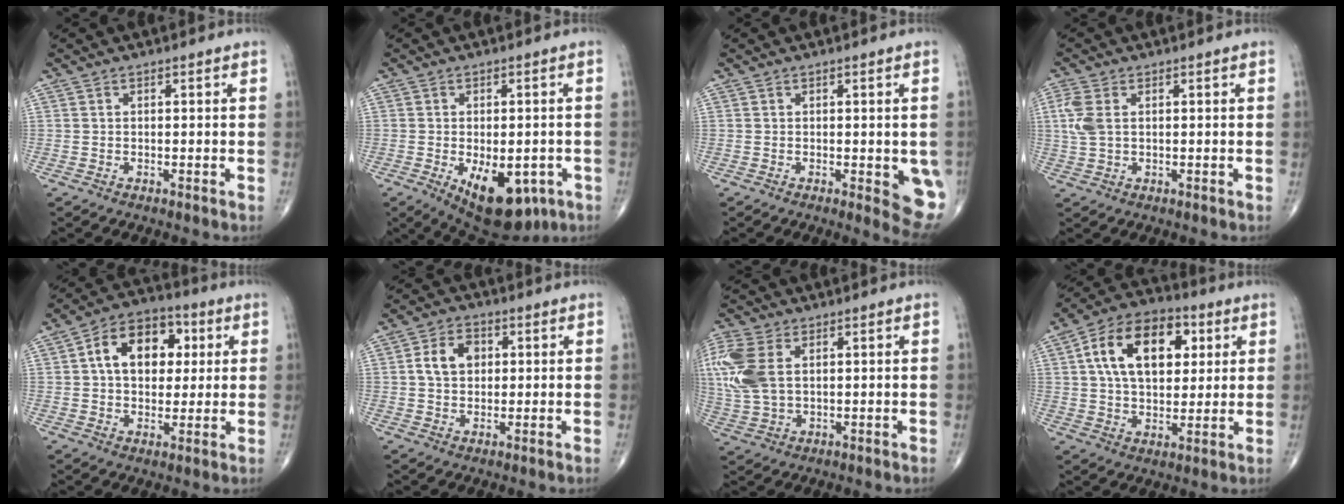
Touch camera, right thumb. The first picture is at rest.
{"total": 14.2, "force": [-5.3, 7.5, 10.9], "torque": [-0.145, -0.004, -0.061]}
{"total": 7.3, "force": [-1.3, 2.4, 6.7], "torque": [-0.058, -0.013, -0.014]}
{"total": 4.9, "force": [1.0, 2.9, 3.8], "torque": [-0.108, 0.006, 0.022]}
{"total": 13.7, "force": [3.1, 9.3, 9.5], "torque": [-0.114, 0.011, 0.042]}
{"total": 6.6, "force": [1.2, 4.8, 4.4], "torque": [-0.065, 0.008, 0.018]}
{"total": 13.0, "force": [3.1, 8.0, 9.8], "torque": [-0.253, 0.002, 0.067]}
{"total": 17.6, "force": [5.1, 10.8, 12.9], "torque": [-0.189, 0.005, 0.081]}